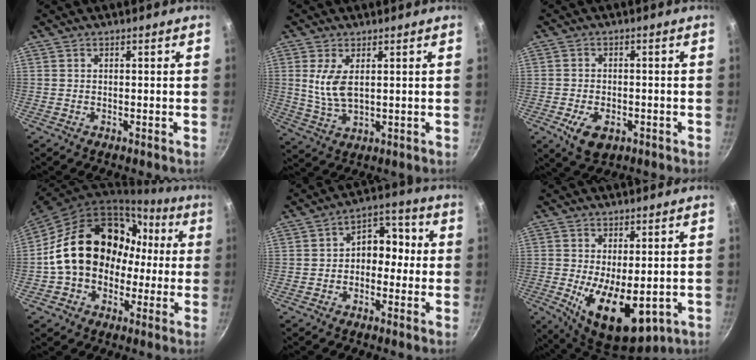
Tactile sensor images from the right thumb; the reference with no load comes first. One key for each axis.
{"total": 6.6, "fx": 1.5, "fy": 3.1, "fz": 5.6, "tx": -0.112, "ty": -0.014, "tz": 0.037}
{"total": 6.6, "fx": -2.5, "fy": 4.2, "fz": 4.5, "tx": -0.070, "ty": 0.006, "tz": -0.036}
{"total": 20.1, "fx": 0.3, "fy": 15.8, "fz": 12.4, "tx": -0.176, "ty": 0.074, "tz": 0.009}
{"total": 7.6, "fx": -0.6, "fy": 5.6, "fz": 5.1, "tx": -0.019, "ty": 0.033, "tz": -0.029}
{"total": 14.0, "fx": -2.8, "fy": 7.2, "fz": 11.7, "tx": -0.175, "ty": -0.020, "tz": -0.025}